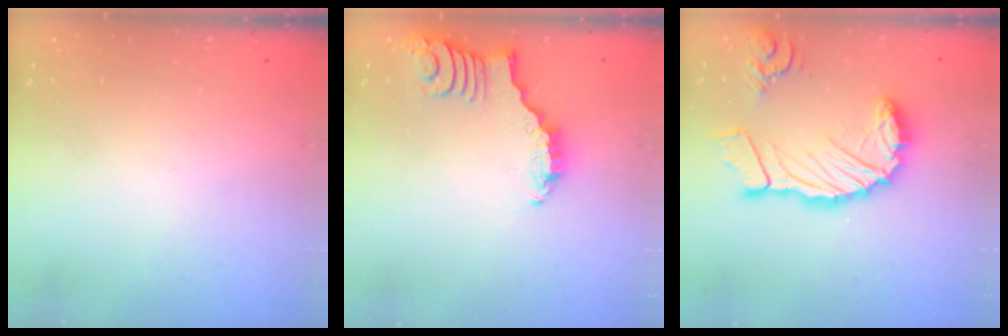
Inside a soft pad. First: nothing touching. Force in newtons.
{"total": 2.8, "press": 2.7, "slide": 0.4}
{"total": 17.6, "press": 17.5, "slide": 1.9}